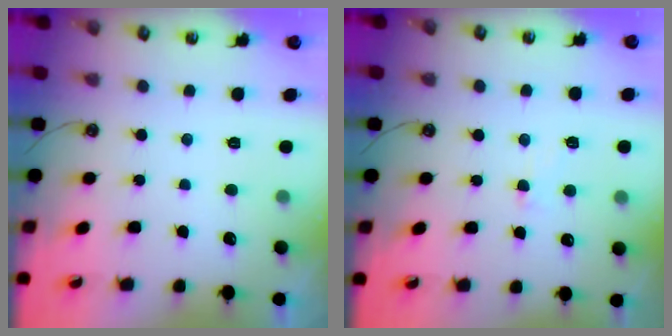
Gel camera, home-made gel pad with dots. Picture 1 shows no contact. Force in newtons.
{"total": 1.5, "press": 1.4, "slide": 0.6}